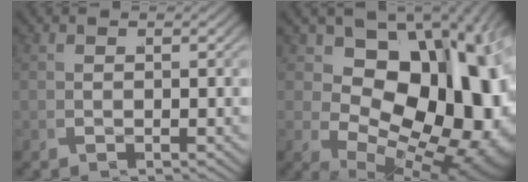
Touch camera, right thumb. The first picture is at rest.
{"total": 24.0, "force": [-1.0, 16.3, 17.6], "torque": [-0.283, -0.070, 0.026]}